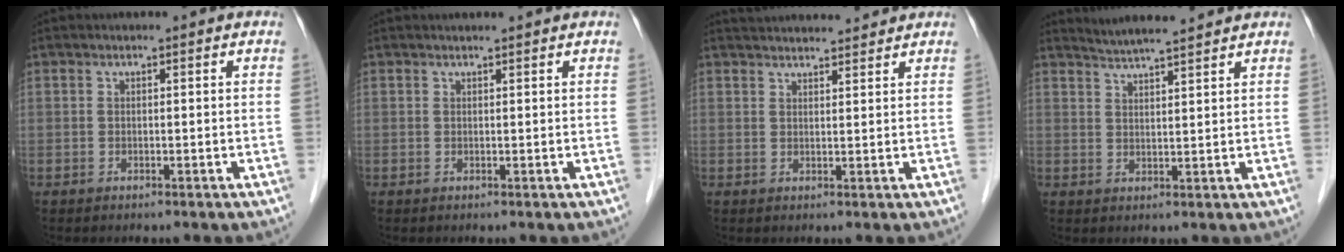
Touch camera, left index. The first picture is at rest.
{"total": 2.2, "force": [2.1, 0.1, 0.7], "torque": [-0.010, 0.015, 0.027]}
{"total": 9.3, "force": [8.9, 1.1, 2.3], "torque": [-0.033, 0.027, 0.122]}
{"total": 6.8, "force": [6.4, -0.2, 2.3], "torque": [-0.048, 0.017, 0.102]}